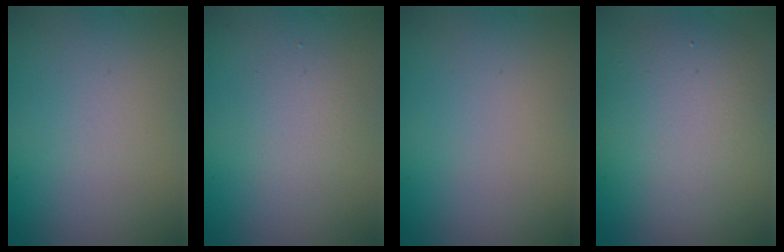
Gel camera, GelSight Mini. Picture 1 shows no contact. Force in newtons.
{"total": 1.9, "press": 1.9, "slide": 0.1}
{"total": 0.0}
{"total": 7.3, "press": 7.3, "slide": 0.4}